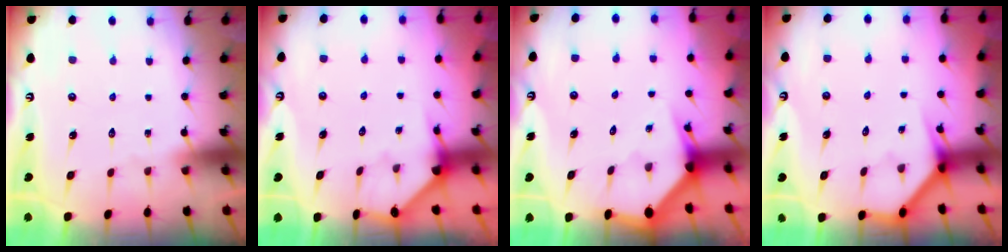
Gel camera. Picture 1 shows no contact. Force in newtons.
{"total": 3.1, "press": 3.1, "slide": 0.4}
{"total": 2.7, "press": 2.7, "slide": 0.1}
{"total": 3.7, "press": 3.7, "slide": 0.3}